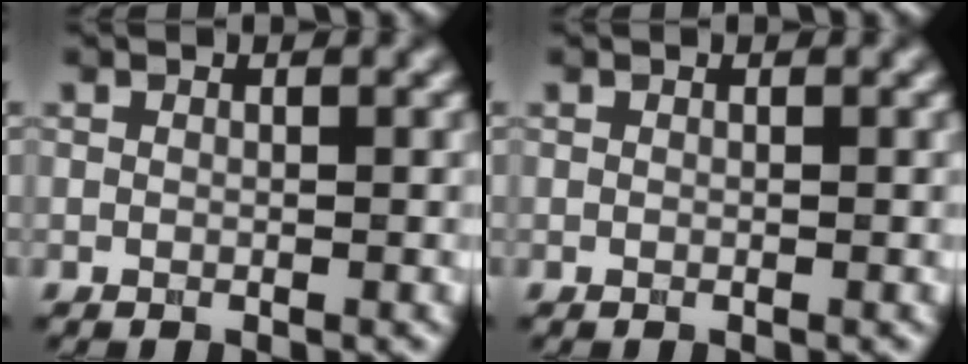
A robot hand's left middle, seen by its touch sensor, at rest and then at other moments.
{"total": 0.0}